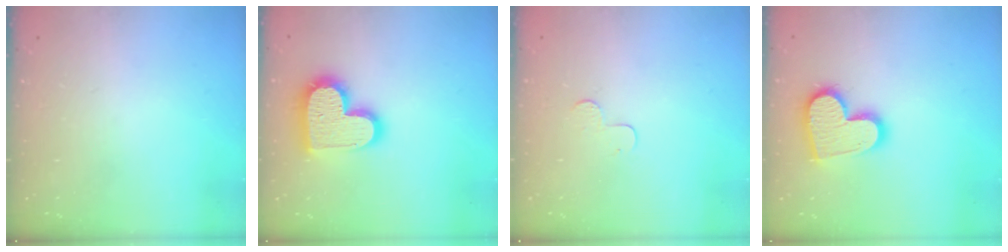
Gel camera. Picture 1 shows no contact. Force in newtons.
{"total": 17.1, "press": 17.1, "slide": 1.1}
{"total": 3.9, "press": 3.9, "slide": 0.4}
{"total": 14.9, "press": 14.8, "slide": 1.1}